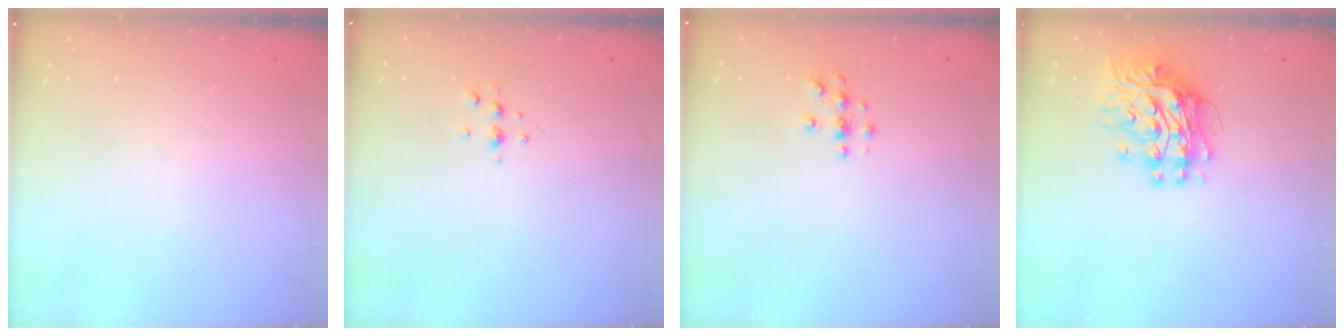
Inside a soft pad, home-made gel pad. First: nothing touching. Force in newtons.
{"total": 3.8, "press": 3.8, "slide": 0.7}
{"total": 4.0, "press": 4.0, "slide": 0.5}
{"total": 12.2, "press": 12.2, "slide": 1.0}